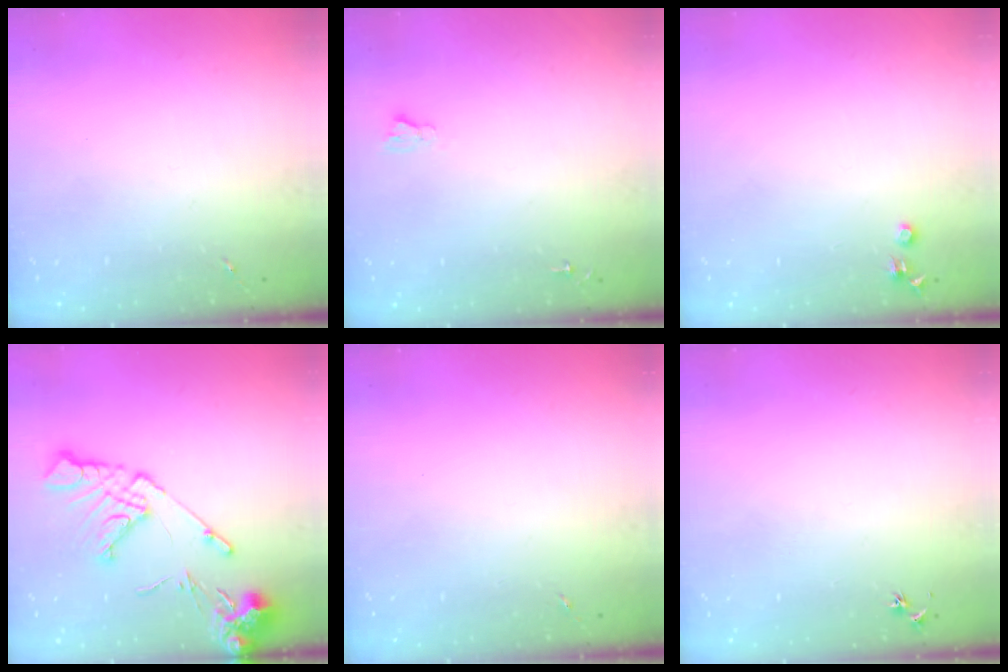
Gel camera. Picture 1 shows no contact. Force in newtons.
{"total": 2.7, "press": 2.7, "slide": 0.0}
{"total": 3.5, "press": 3.5, "slide": 0.4}
{"total": 15.5, "press": 15.4, "slide": 2.0}
{"total": 0.0}
{"total": 3.0, "press": 2.9, "slide": 0.4}